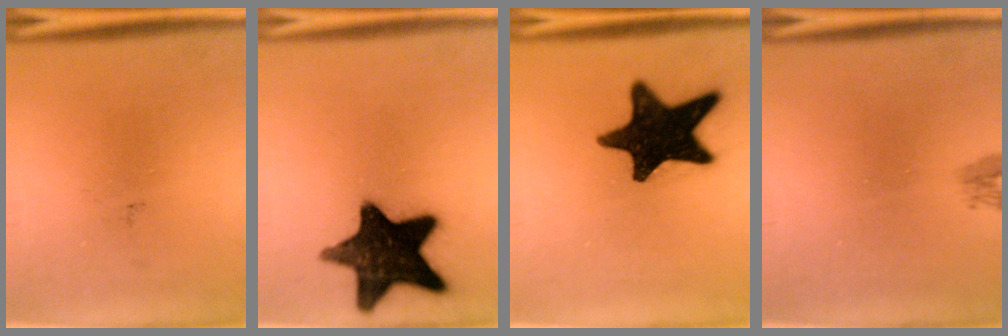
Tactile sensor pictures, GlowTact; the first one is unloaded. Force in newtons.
{"total": 17.3}
{"total": 17.2}
{"total": 1.1}